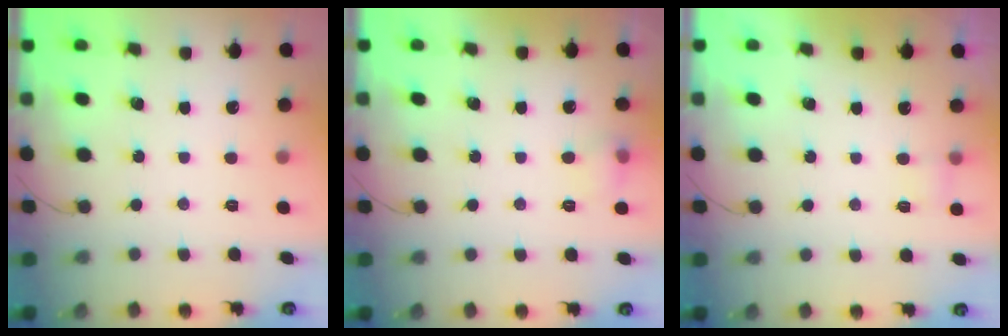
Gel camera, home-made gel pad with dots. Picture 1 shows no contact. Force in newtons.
{"total": 6.9, "press": 6.5, "slide": 2.2}
{"total": 2.8, "press": 2.6, "slide": 1.1}